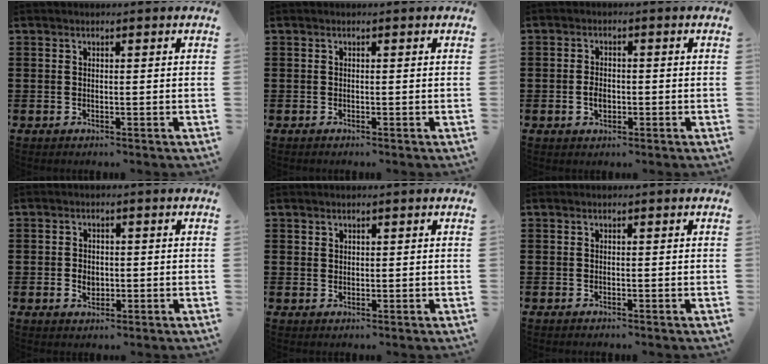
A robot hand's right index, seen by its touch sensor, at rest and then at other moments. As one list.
[{"total": 0.0}, {"total": 2.4, "force": [-0.6, 1.3, 1.9], "torque": [-0.037, -0.002, -0.009]}, {"total": 2.4, "force": [-0.4, 1.7, 1.6], "torque": [-0.034, 0.000, -0.008]}, {"total": 1.0, "force": [0.8, 0.7, 0.1], "torque": [-0.003, 0.001, 0.016]}, {"total": 0.0}]